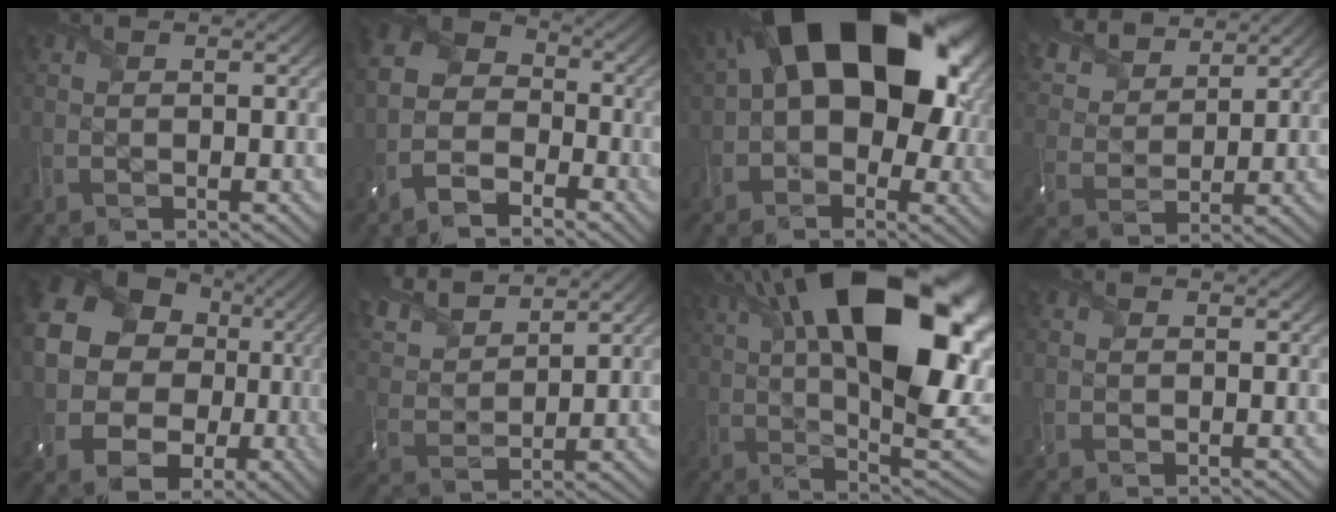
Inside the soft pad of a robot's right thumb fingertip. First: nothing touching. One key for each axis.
{"total": 8.2, "fx": -4.8, "fy": 5.0, "fz": 4.4, "tx": -0.101, "ty": -0.013, "tz": -0.108}
{"total": 20.4, "fx": 5.3, "fy": 12.3, "fz": 15.5, "tx": -0.202, "ty": 0.040, "tz": 0.071}
{"total": 9.3, "fx": 7.3, "fy": 3.8, "fz": 4.3, "tx": -0.127, "ty": 0.024, "tz": 0.136}
{"total": 20.5, "fx": 1.3, "fy": 18.1, "fz": 9.6, "tx": -0.236, "ty": -0.002, "tz": 0.009}
{"total": 9.5, "fx": 7.7, "fy": 3.2, "fz": 4.6, "tx": -0.135, "ty": 0.023, "tz": 0.148}
{"total": 22.3, "fx": 7.2, "fy": 9.7, "fz": 18.7, "tx": -0.285, "ty": 0.040, "tz": 0.113}
{"total": 0.0}